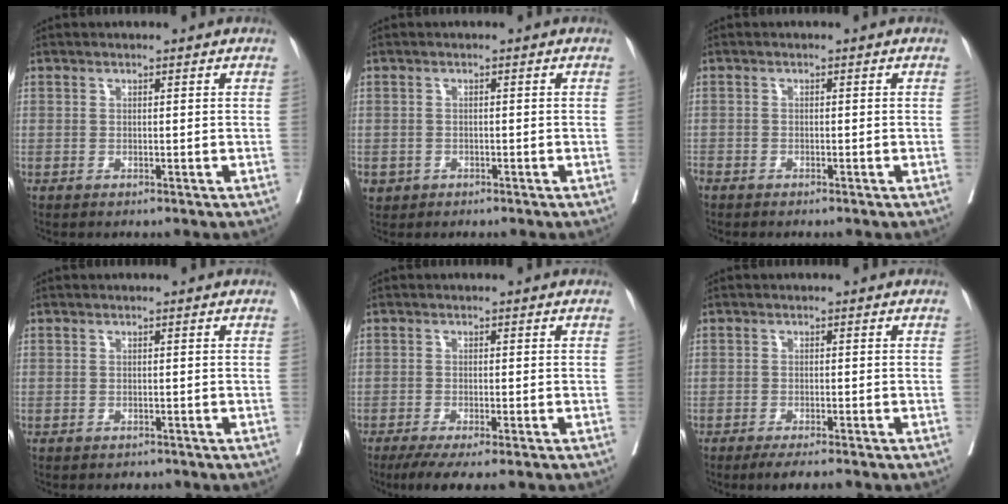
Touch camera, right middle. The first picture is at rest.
{"total": 1.8, "force": [-0.9, 1.6, 0.2], "torque": [-0.002, 0.005, -0.011]}
{"total": 1.9, "force": [-1.7, 0.4, 0.7], "torque": [-0.015, -0.003, -0.033]}
{"total": 1.2, "force": [-1.0, 0.6, 0.1], "torque": [-0.005, 0.000, -0.016]}
{"total": 5.7, "force": [-4.1, 0.6, 3.9], "torque": [-0.054, -0.014, -0.065]}
{"total": 3.8, "force": [-3.1, 0.3, 2.2], "torque": [-0.026, -0.006, -0.047]}